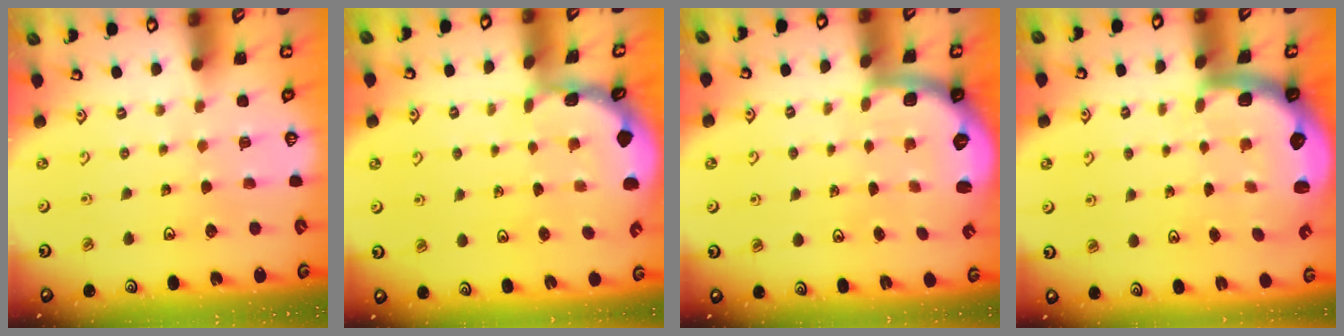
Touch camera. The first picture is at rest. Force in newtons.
{"total": 1.5, "press": 1.5, "slide": 0.2}
{"total": 1.7, "press": 1.6, "slide": 0.4}
{"total": 2.8, "press": 2.5, "slide": 1.4}